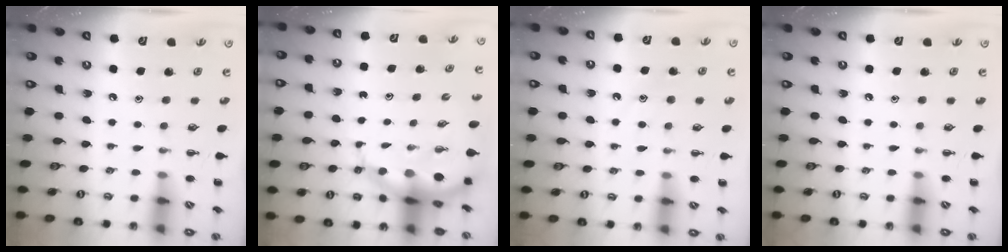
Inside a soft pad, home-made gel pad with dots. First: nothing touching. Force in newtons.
{"total": 7.4, "press": 7.1, "slide": 2.1}
{"total": 8.4, "press": 8.3, "slide": 1.3}
{"total": 0.0}